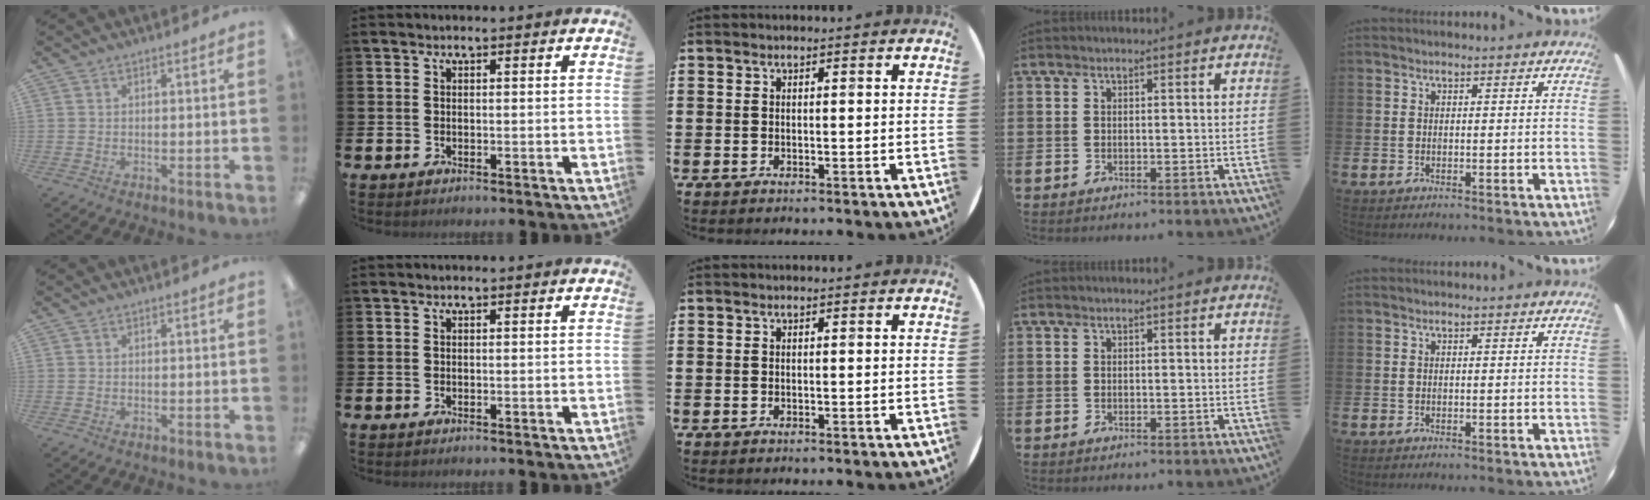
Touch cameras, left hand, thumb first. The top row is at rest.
{}